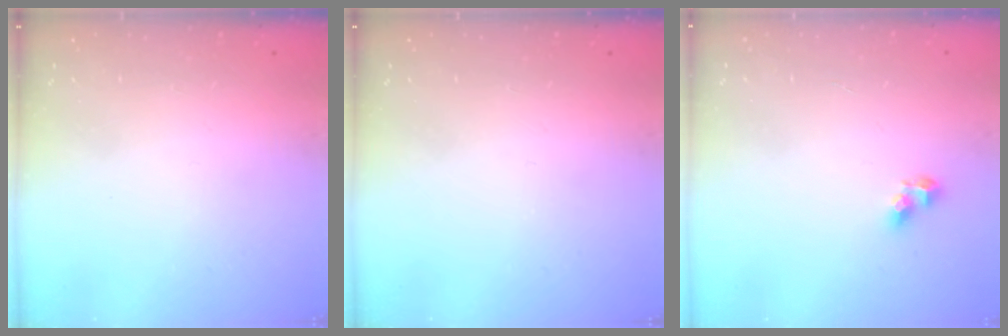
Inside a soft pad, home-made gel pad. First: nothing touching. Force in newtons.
{"total": 0.0}
{"total": 5.2, "press": 5.2, "slide": 0.4}